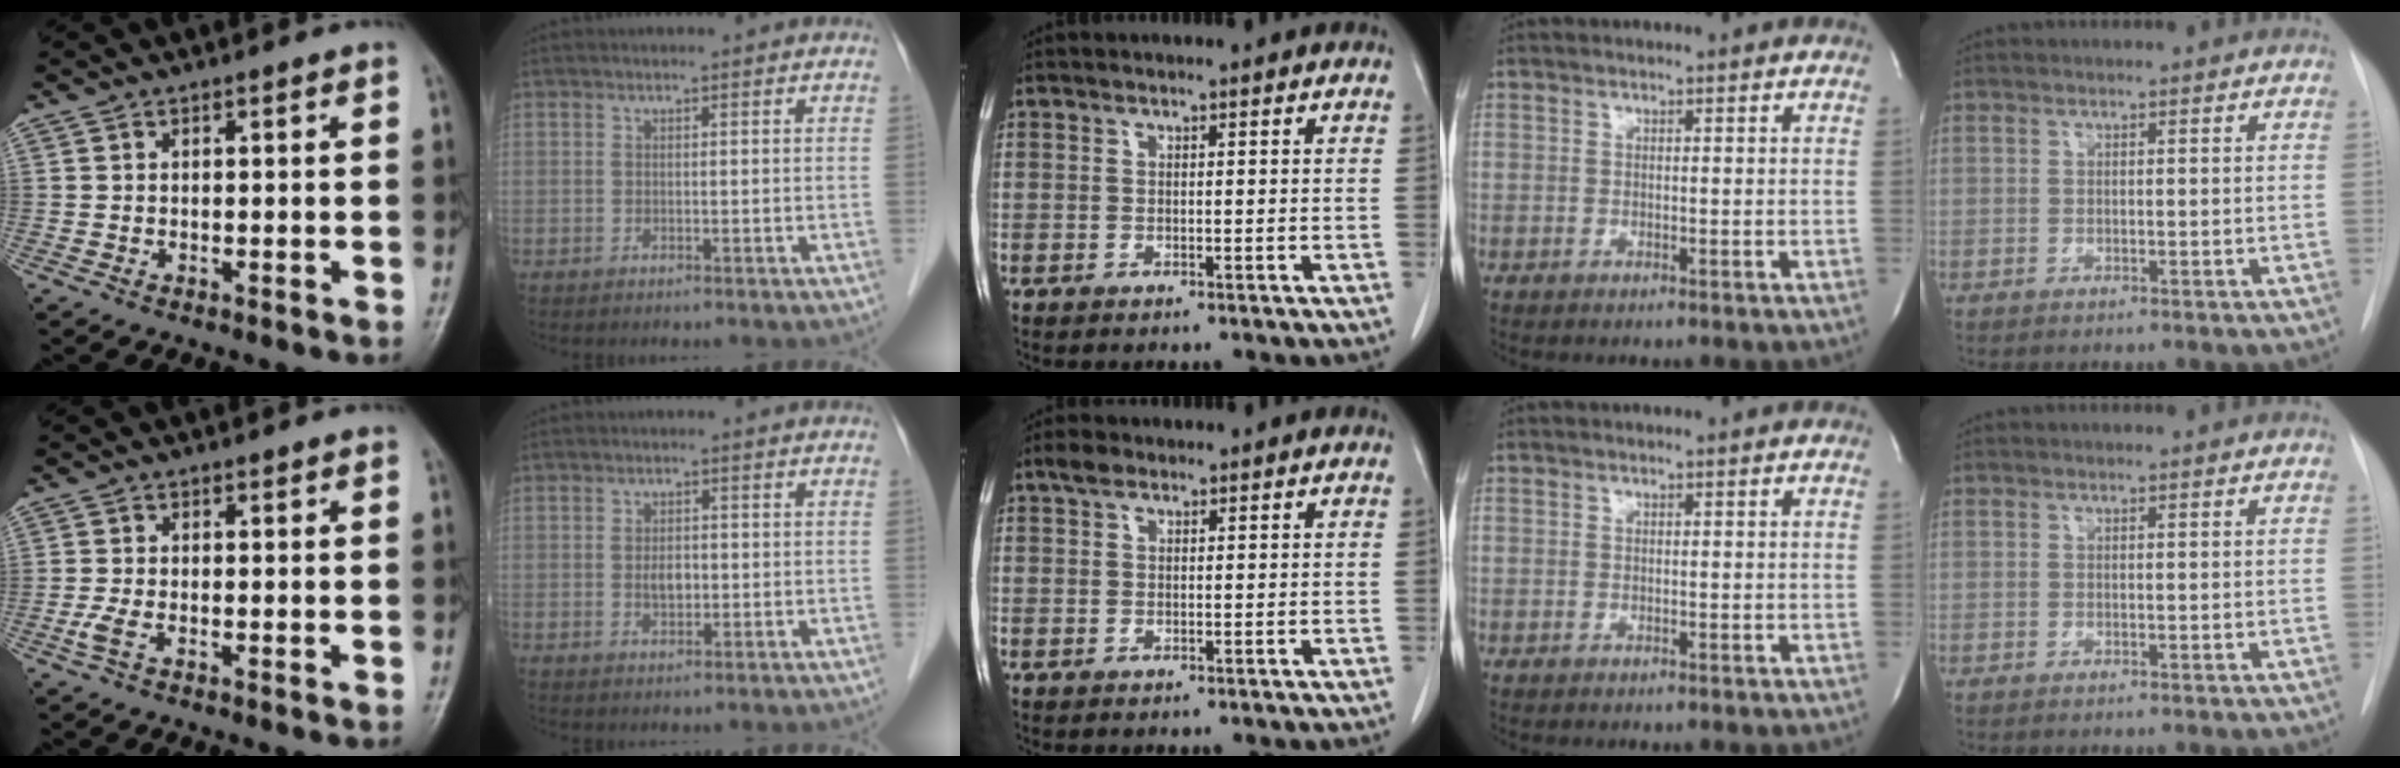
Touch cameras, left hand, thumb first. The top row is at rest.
{"thumb": {"total": 2.0, "force": [-0.8, 0.9, 1.6], "torque": [-0.043, -0.003, -0.018]}, "index": {"total": 2.4, "force": [-0.4, 1.4, 2.0], "torque": [-0.036, 0.000, -0.003]}, "middle": {"total": 1.9, "force": [1.4, 0.9, 1.0], "torque": [-0.025, 0.010, 0.025]}}